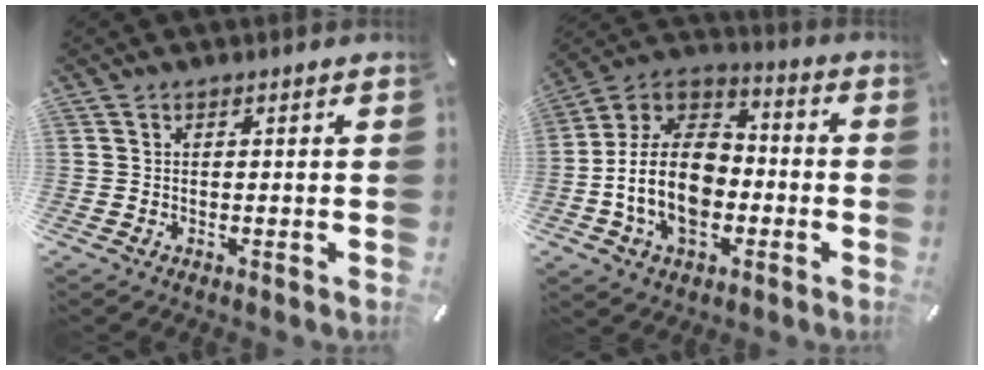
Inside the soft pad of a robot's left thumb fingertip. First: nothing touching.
{"total": 17.3, "force": [-4.6, 12.0, 11.6], "torque": [-0.254, 0.020, -0.090]}